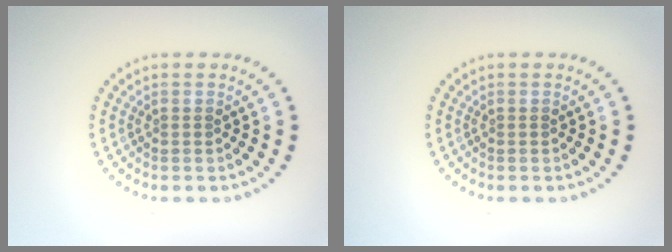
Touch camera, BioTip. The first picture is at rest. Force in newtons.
{"total": 0.0}